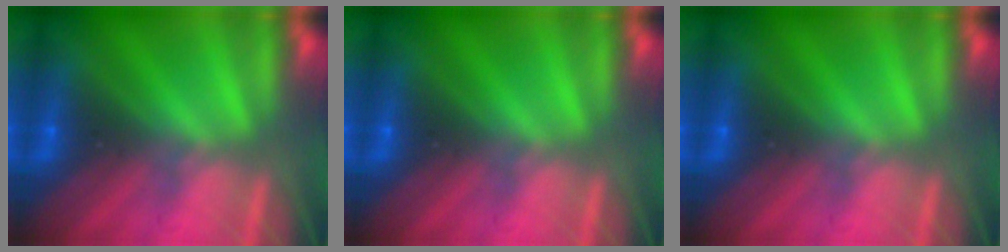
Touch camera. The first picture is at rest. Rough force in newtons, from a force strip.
{"total": 0.0}
{"total": 0.0}